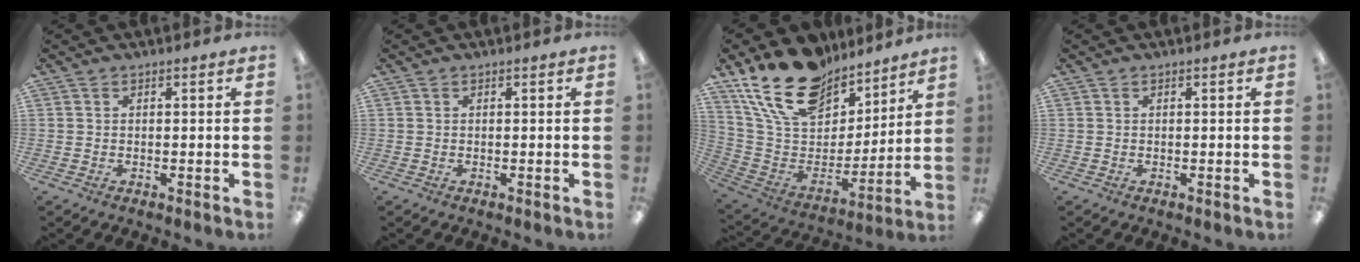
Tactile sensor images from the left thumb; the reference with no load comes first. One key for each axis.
{"total": 0.0}
{"total": 21.1, "fx": 15.9, "fy": 10.6, "fz": 9.0, "tx": -0.186, "ty": -0.095, "tz": 0.292}
{"total": 0.0}